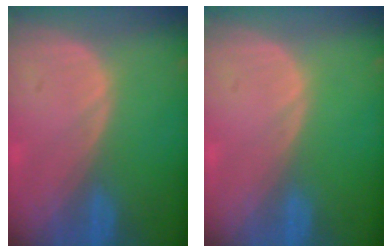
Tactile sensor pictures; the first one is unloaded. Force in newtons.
{"total": 0.0}